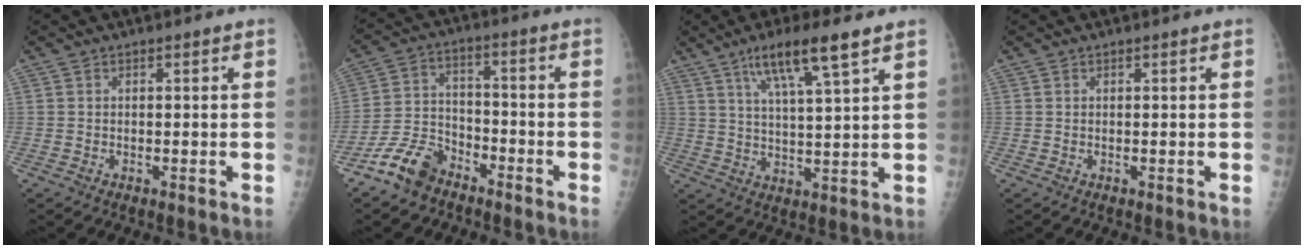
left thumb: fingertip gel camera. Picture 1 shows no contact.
{"total": 9.3, "force": [-6.9, 5.2, 3.5], "torque": [-0.063, 0.044, -0.139]}
{"total": 10.2, "force": [6.0, 1.0, 8.1], "torque": [-0.149, -0.021, 0.110]}
{"total": 0.0}